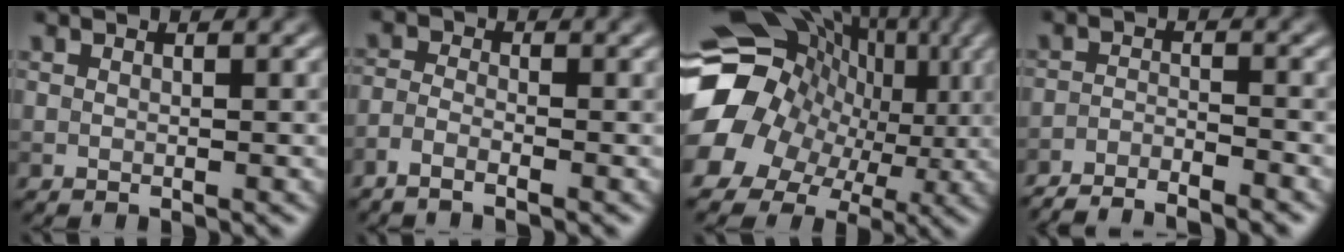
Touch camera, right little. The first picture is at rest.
{"total": 1.8, "force": [-1.4, 0.5, 1.1], "torque": [-0.026, -0.004, -0.036]}
{"total": 18.1, "force": [-0.2, 15.8, 8.7], "torque": [-0.165, 0.015, -0.028]}
{"total": 4.9, "force": [-4.5, 0.6, 1.8], "torque": [-0.033, -0.010, -0.079]}